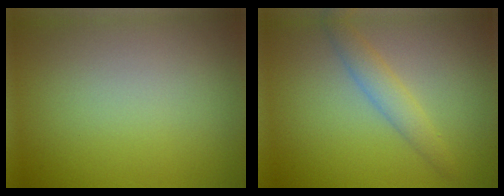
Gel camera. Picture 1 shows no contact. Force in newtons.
{"total": 2.3, "press": 2.3, "slide": 0.1}